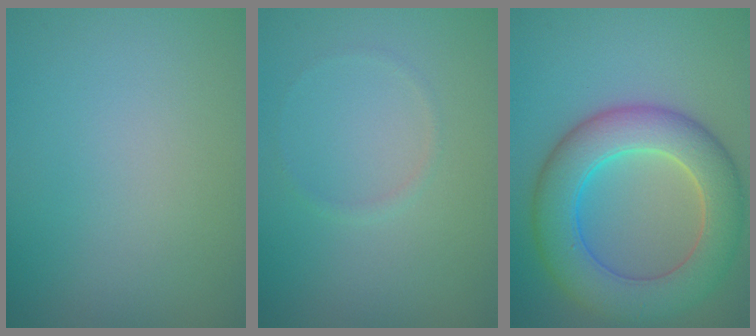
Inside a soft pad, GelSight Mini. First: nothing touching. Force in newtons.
{"total": 0.6, "press": 0.6, "slide": 0.0}
{"total": 8.2, "press": 8.2, "slide": 0.3}